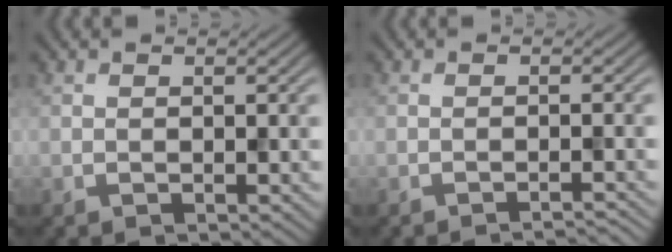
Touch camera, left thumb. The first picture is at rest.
{"total": 1.8, "force": [-1.5, 0.2, 1.0], "torque": [-0.002, 0.002, -0.030]}